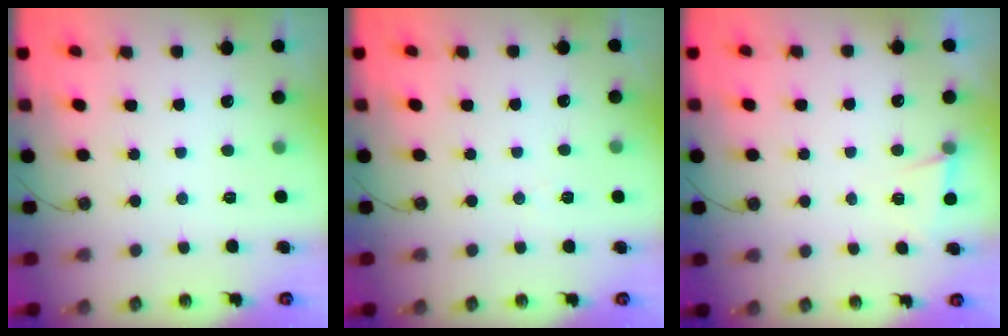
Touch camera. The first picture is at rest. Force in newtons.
{"total": 5.1, "press": 2.7, "slide": 4.3}
{"total": 3.6, "press": 1.9, "slide": 3.1}